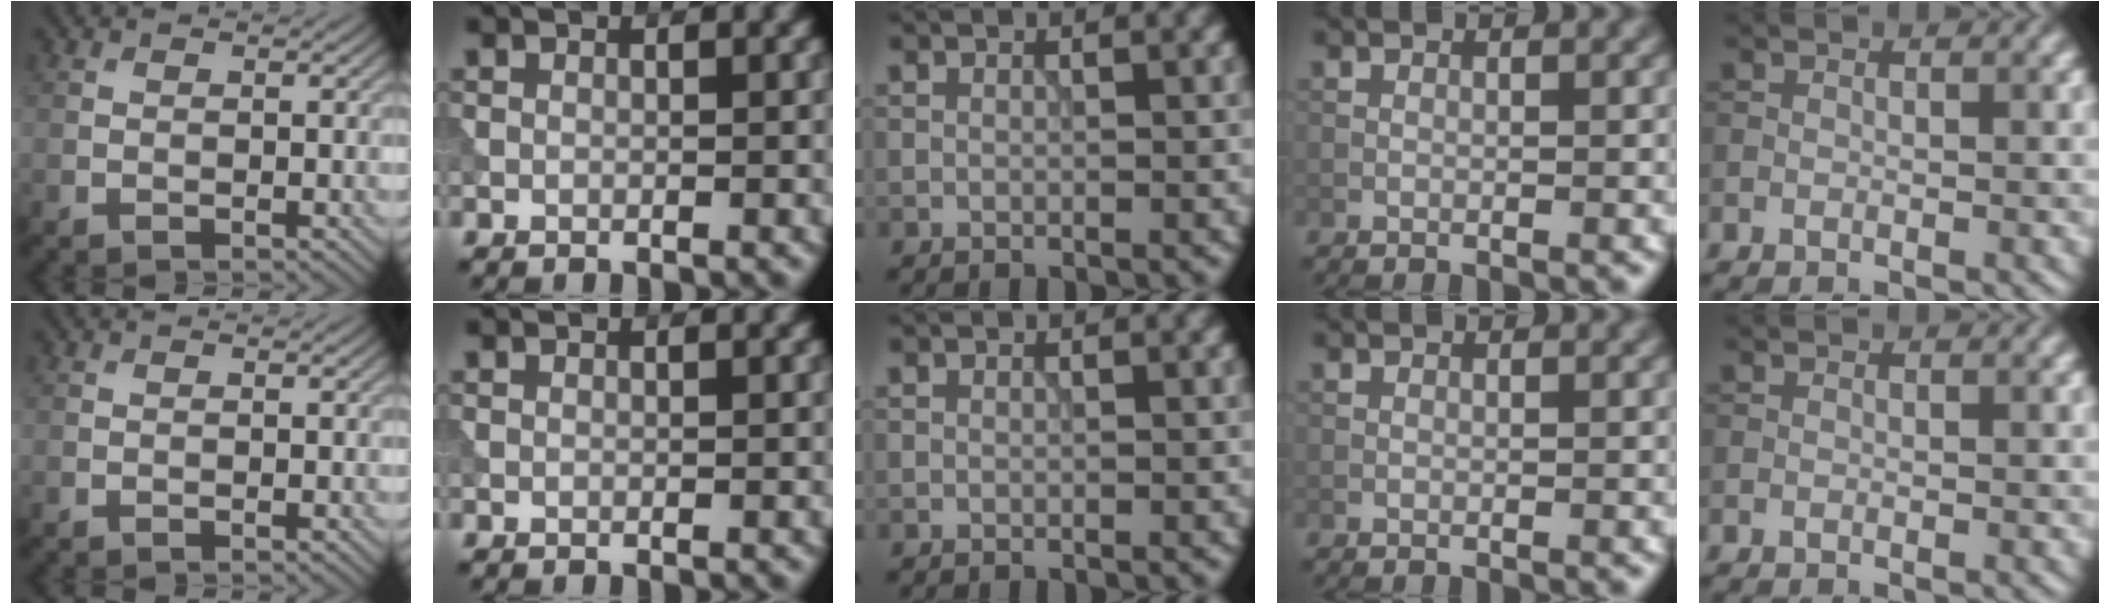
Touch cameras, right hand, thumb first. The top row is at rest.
{}